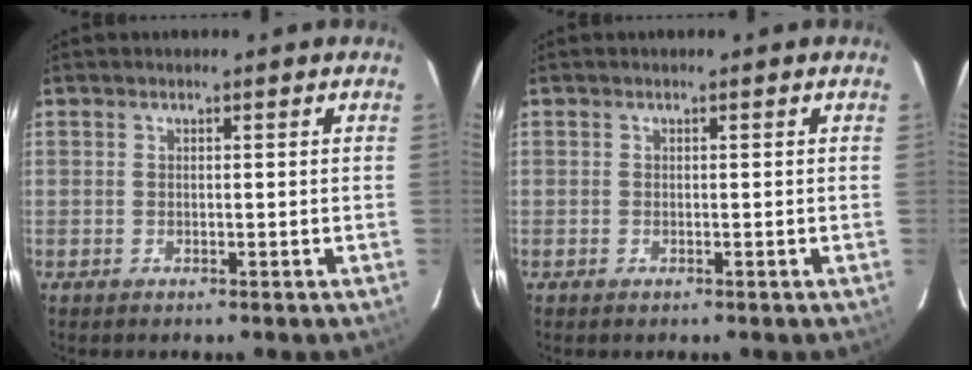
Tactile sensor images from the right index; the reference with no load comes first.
{"total": 0.0}